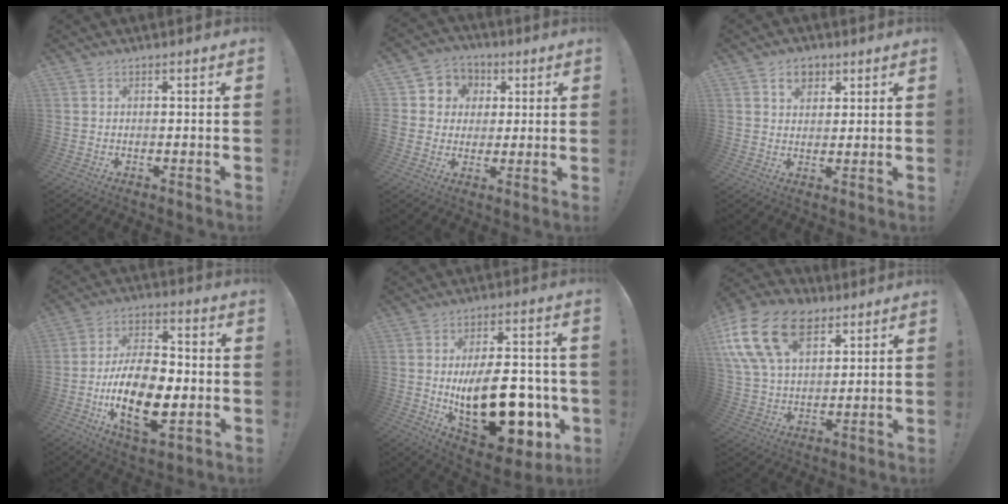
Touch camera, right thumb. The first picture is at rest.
{"total": 8.1, "force": [0.4, 7.9, 2.0], "torque": [-0.035, 0.008, 0.017]}
{"total": 6.3, "force": [3.2, 4.5, 2.9], "torque": [-0.033, -0.006, 0.057]}
{"total": 19.4, "force": [-5.0, 10.3, 15.6], "torque": [-0.289, 0.017, -0.083]}
{"total": 22.1, "force": [-3.8, 11.4, 18.5], "torque": [-0.292, 0.014, -0.045]}
{"total": 21.2, "force": [10.0, 13.8, 12.7], "torque": [-0.242, -0.045, 0.181]}